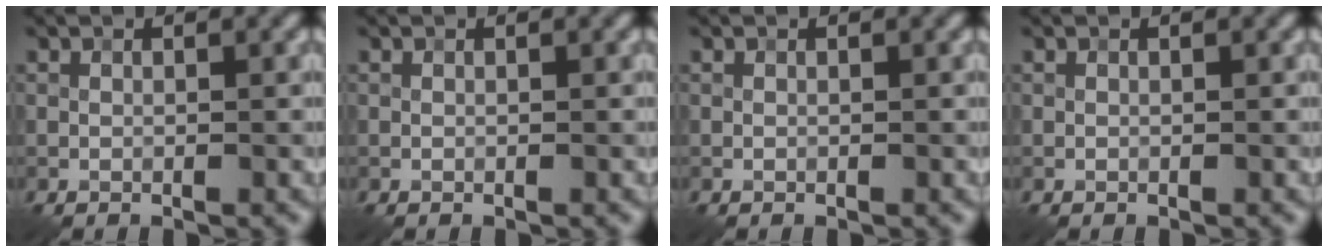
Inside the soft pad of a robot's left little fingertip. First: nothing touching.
{"total": 0.0}
{"total": 0.0}
{"total": 0.0}